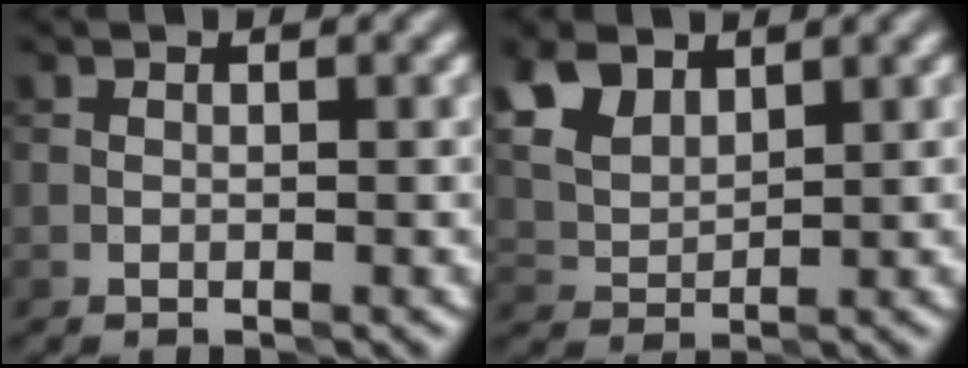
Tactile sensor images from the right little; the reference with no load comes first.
{"total": 5.3, "force": [3.0, 3.1, 3.1], "torque": [-0.089, 0.008, 0.060]}